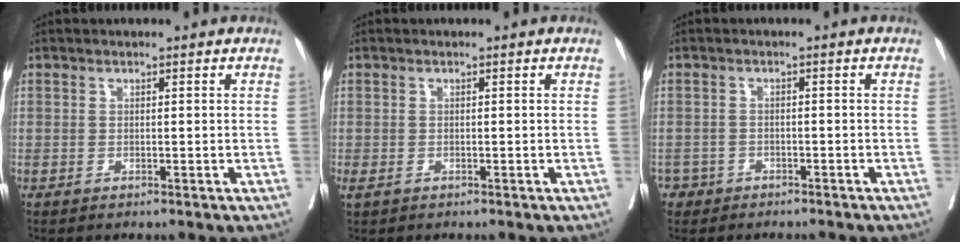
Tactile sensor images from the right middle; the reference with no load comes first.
{"total": 1.1, "force": [-0.5, 0.8, 0.6], "torque": [-0.016, 0.000, -0.001]}
{"total": 3.4, "force": [-2.7, 2.1, -0.2], "torque": [-0.001, 0.009, -0.040]}